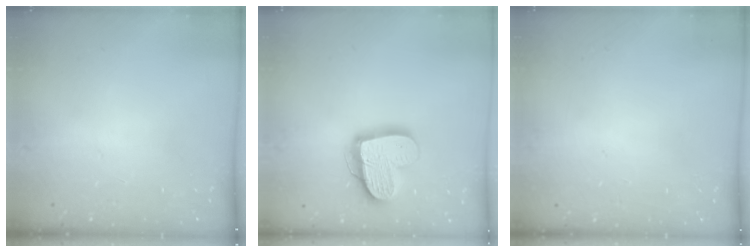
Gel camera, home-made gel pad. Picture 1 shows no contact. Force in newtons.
{"total": 15.6, "press": 15.5, "slide": 1.4}
{"total": 0.0}